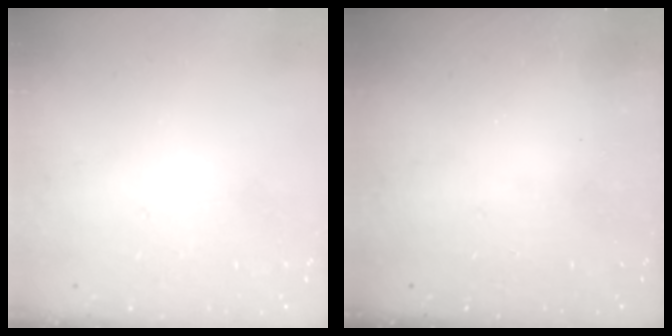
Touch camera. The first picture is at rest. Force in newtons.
{"total": 2.6, "press": 2.4, "slide": 0.8}